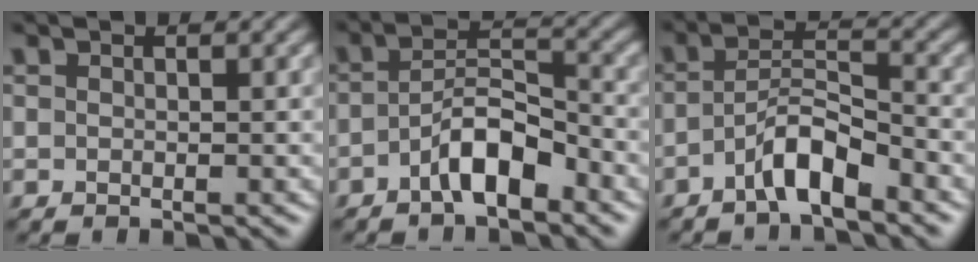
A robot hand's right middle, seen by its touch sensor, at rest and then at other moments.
{"total": 4.7, "force": [-2.4, 1.7, 3.6], "torque": [-0.064, 0.014, -0.044]}
{"total": 3.9, "force": [-2.6, 0.9, 2.8], "torque": [-0.053, 0.016, -0.049]}